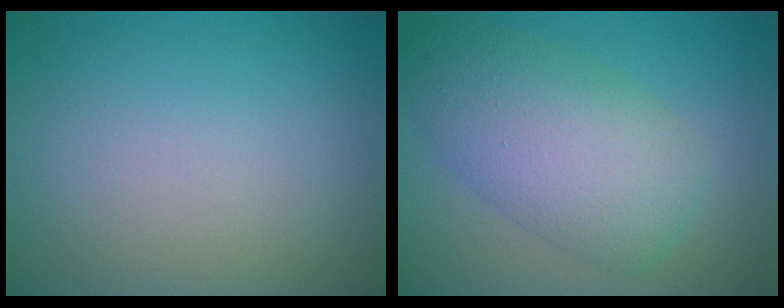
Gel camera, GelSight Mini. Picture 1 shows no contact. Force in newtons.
{"total": 5.5, "press": 5.5, "slide": 0.4}